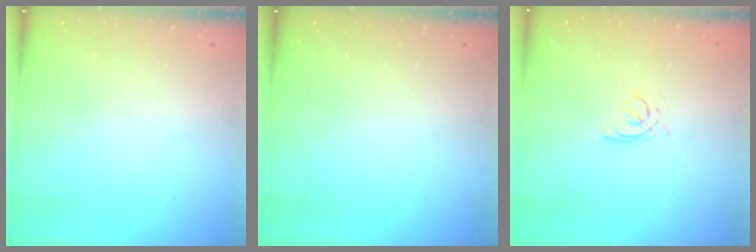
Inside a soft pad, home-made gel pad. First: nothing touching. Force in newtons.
{"total": 0.0}
{"total": 1.5, "press": 1.5, "slide": 0.2}